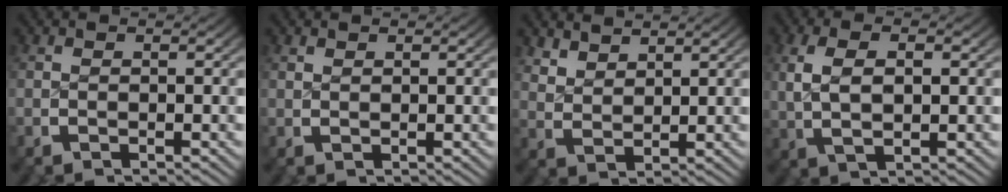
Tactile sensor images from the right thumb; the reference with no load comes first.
{"total": 0.7, "force": [0.7, -0.1, 0.0], "torque": [0.002, 0.000, 0.017]}
{"total": 2.7, "force": [2.5, 0.9, 0.8], "torque": [-0.012, -0.003, 0.057]}
{"total": 4.6, "force": [0.9, 2.5, 3.7], "torque": [-0.078, 0.000, 0.026]}